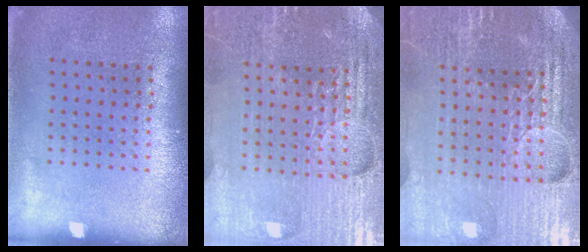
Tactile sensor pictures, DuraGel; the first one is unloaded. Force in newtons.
{"total": 5.0, "press": 4.7, "slide": 1.8}
{"total": 6.0, "press": 5.3, "slide": 2.8}